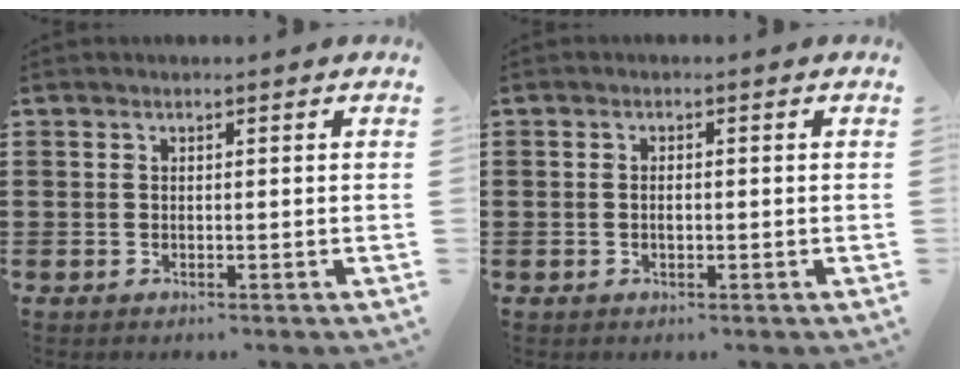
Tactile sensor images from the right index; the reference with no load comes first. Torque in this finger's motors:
{"motor_torque": [-0.47, 0.97, -0.03, -0.01]}